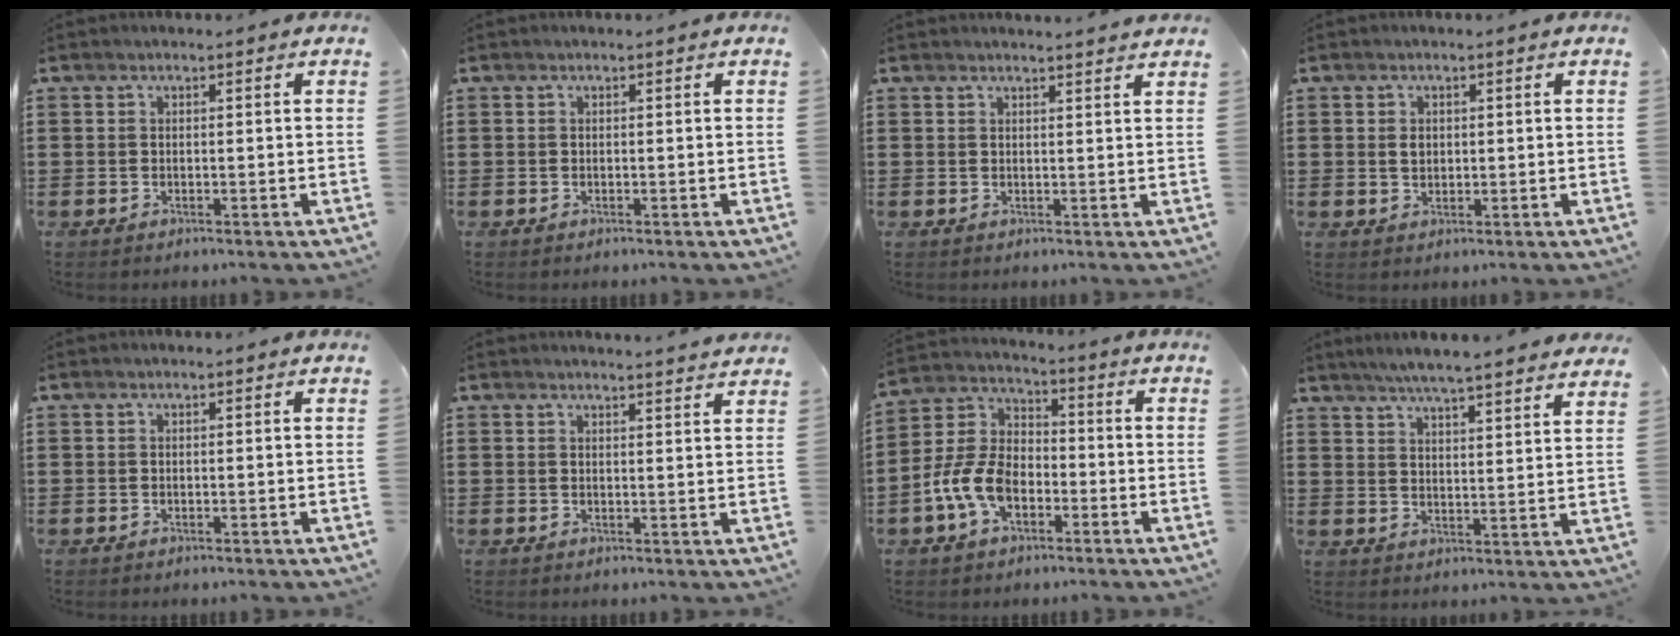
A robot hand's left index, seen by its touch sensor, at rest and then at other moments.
{"total": 0.0}
{"total": 1.6, "force": [1.5, -0.2, 0.2], "torque": [-0.007, 0.000, 0.030]}
{"total": 1.6, "force": [0.3, 1.2, 1.0], "torque": [-0.023, 0.007, 0.005]}
{"total": 0.0}
{"total": 2.3, "force": [2.2, -0.3, 0.2], "torque": [-0.009, -0.006, 0.042]}
{"total": 8.8, "force": [-3.7, 5.2, 6.0], "torque": [-0.160, 0.001, -0.078]}
{"total": 5.1, "force": [4.8, -0.5, 1.4], "torque": [-0.046, -0.026, 0.084]}